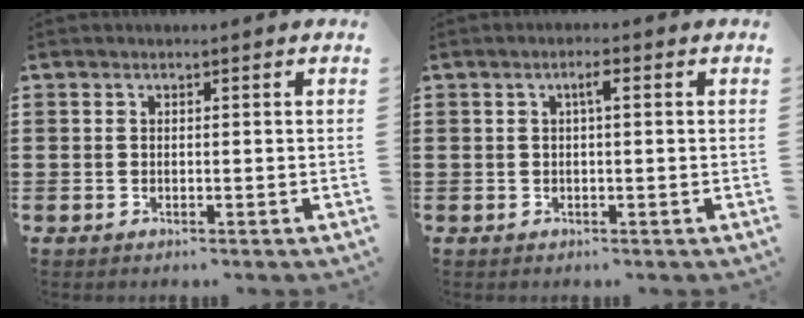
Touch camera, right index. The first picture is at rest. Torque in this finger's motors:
{"motor_torque": [0.43, -0.29, 0.22, 0.06]}